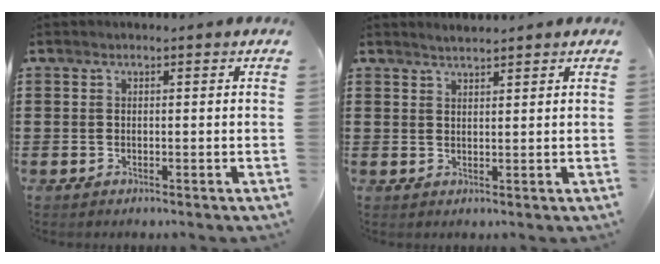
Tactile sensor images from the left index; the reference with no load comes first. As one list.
[{"total": 1.5, "force": [1.5, -0.1, 0.4], "torque": [-0.009, 0.001, 0.029]}]